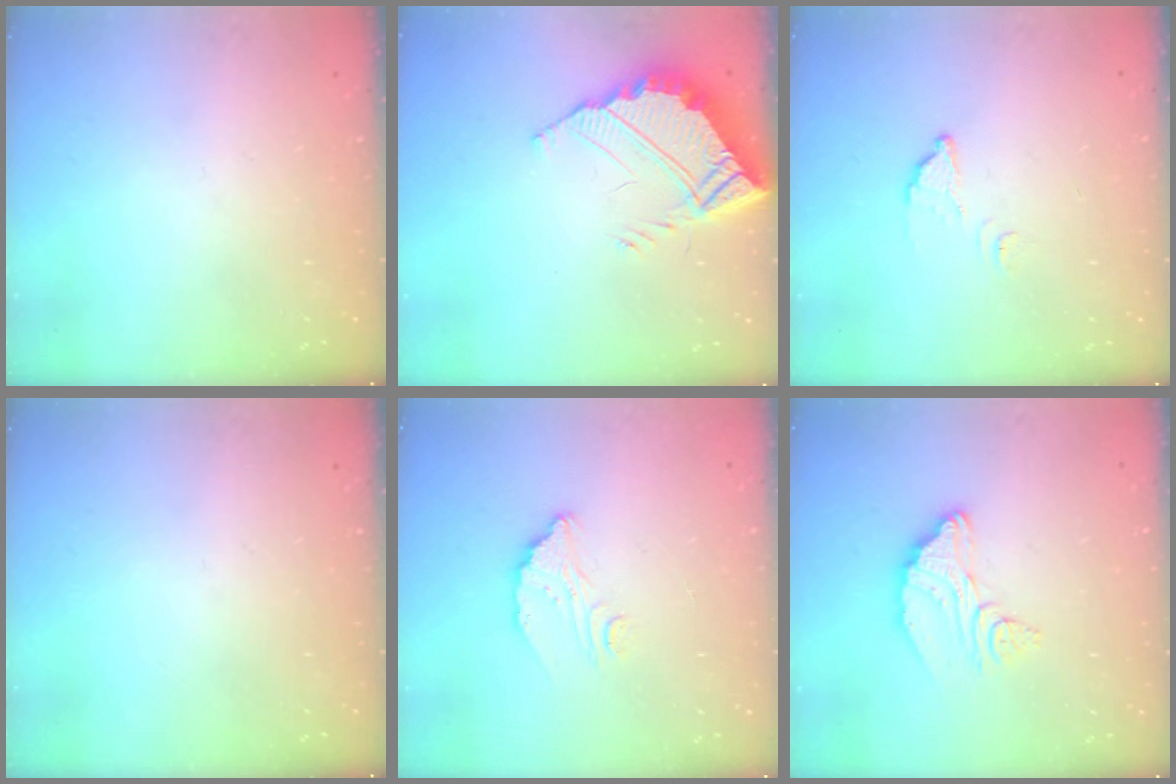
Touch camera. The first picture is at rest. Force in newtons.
{"total": 7.9, "press": 7.9, "slide": 0.5}
{"total": 2.1, "press": 2.1, "slide": 0.1}
{"total": 0.0}
{"total": 5.8, "press": 5.8, "slide": 0.3}
{"total": 11.4, "press": 11.4, "slide": 1.1}